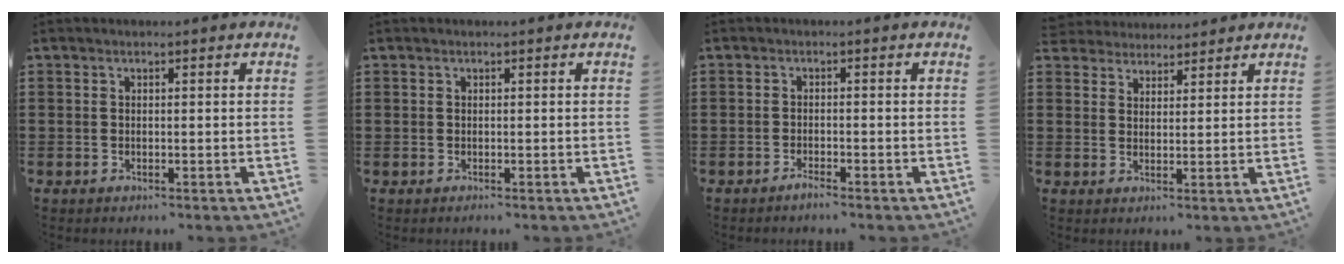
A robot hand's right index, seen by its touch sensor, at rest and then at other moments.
{"total": 0.0}
{"total": 1.3, "force": [-1.2, 0.1, 0.4], "torque": [-0.011, -0.003, -0.022]}
{"total": 3.1, "force": [3.0, 0.9, -0.5], "torque": [-0.001, -0.002, 0.059]}